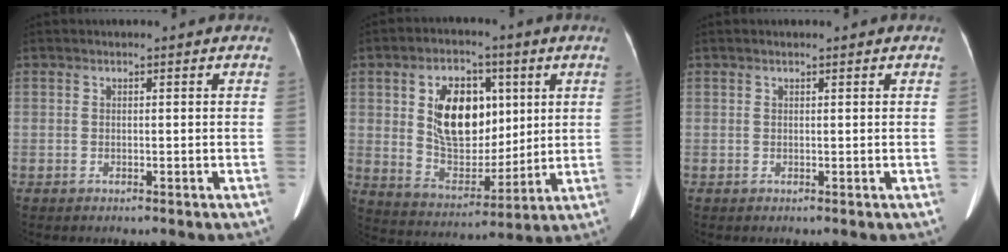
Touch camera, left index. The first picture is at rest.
{"total": 12.7, "force": [3.3, 7.8, 9.5], "torque": [-0.181, 0.010, 0.068]}
{"total": 0.0}